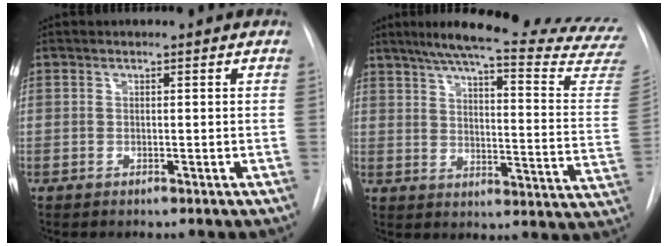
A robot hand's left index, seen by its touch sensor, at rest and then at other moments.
{"total": 29.1, "force": [26.3, 1.3, 12.2], "torque": [-0.165, -0.120, 0.304]}